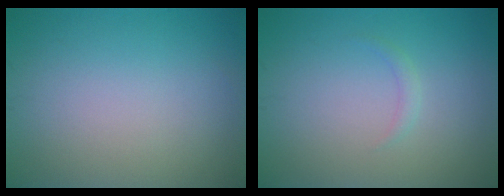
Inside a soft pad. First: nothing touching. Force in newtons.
{"total": 0.8, "press": 0.8, "slide": 0.0}